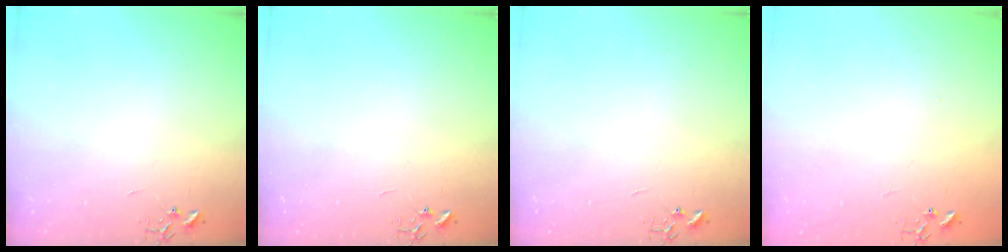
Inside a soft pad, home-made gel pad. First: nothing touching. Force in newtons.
{"total": 0.0}
{"total": 0.0}
{"total": 1.1, "press": 1.1, "slide": 0.1}